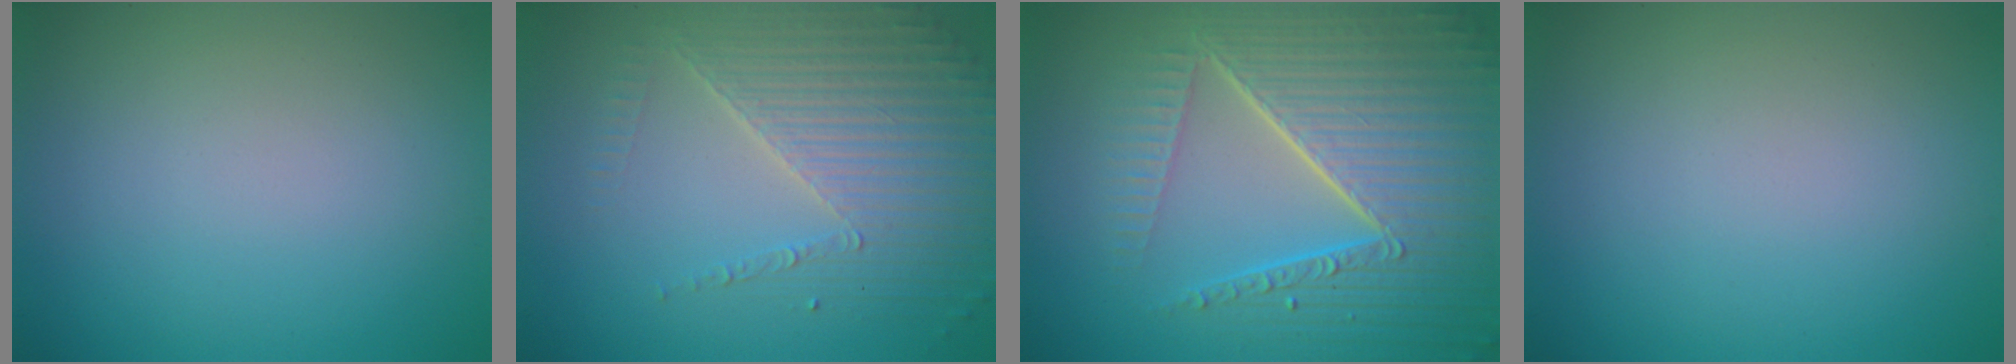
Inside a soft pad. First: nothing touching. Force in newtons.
{"total": 4.5, "press": 3.9, "slide": 2.1}
{"total": 9.0, "press": 6.2, "slide": 6.6}
{"total": 0.0}